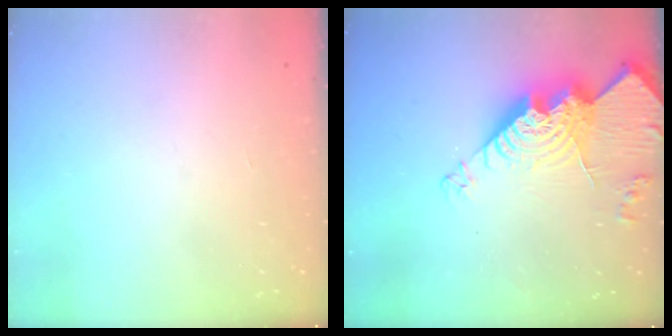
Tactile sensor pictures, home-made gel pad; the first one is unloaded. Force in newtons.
{"total": 20.2, "press": 20.1, "slide": 2.1}